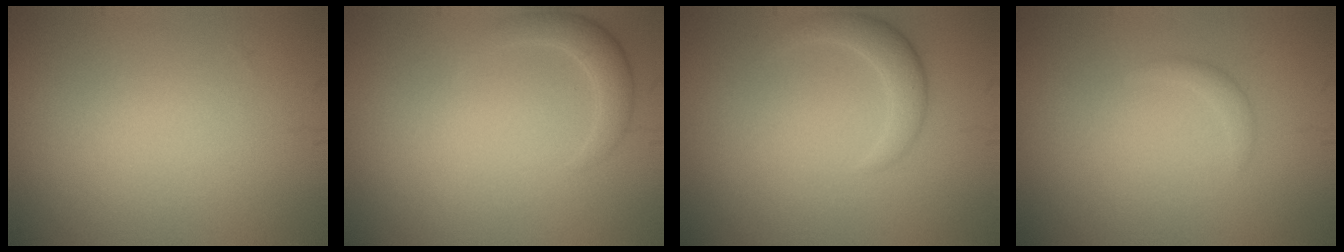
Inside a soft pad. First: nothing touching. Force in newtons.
{"total": 2.1, "press": 2.1, "slide": 0.2}
{"total": 2.2, "press": 2.2, "slide": 0.2}
{"total": 0.9, "press": 0.9, "slide": 0.1}